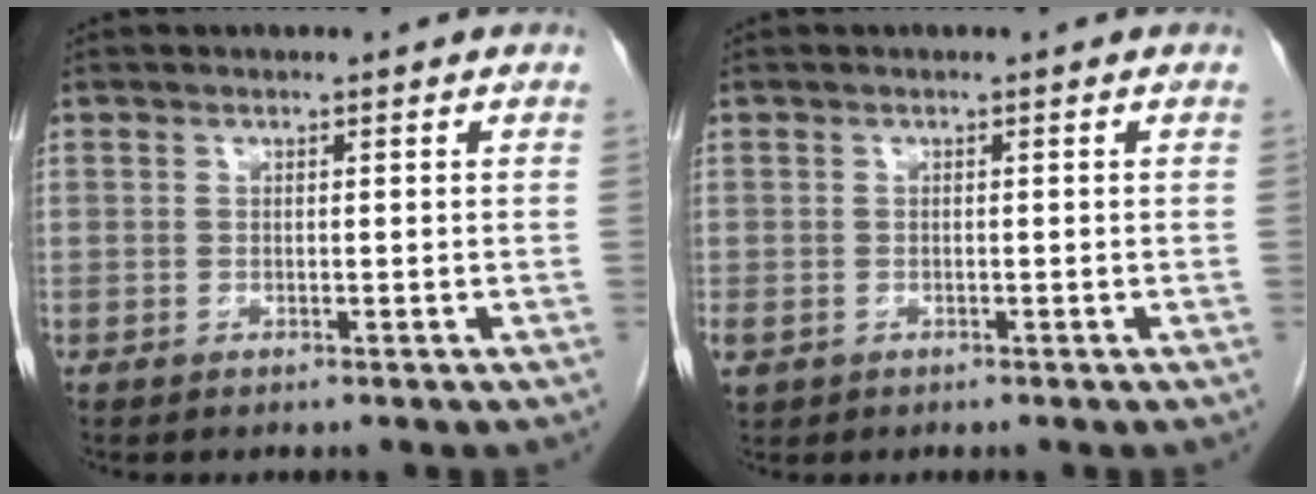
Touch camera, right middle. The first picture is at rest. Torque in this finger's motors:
{"motor_torque": [1.17, -0.97, 1.05, 0.21]}